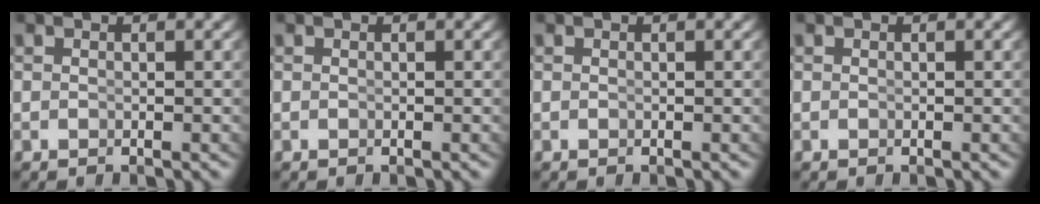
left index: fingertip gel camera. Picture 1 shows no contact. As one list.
[{"total": 0.0}, {"total": 0.0}, {"total": 0.0}]